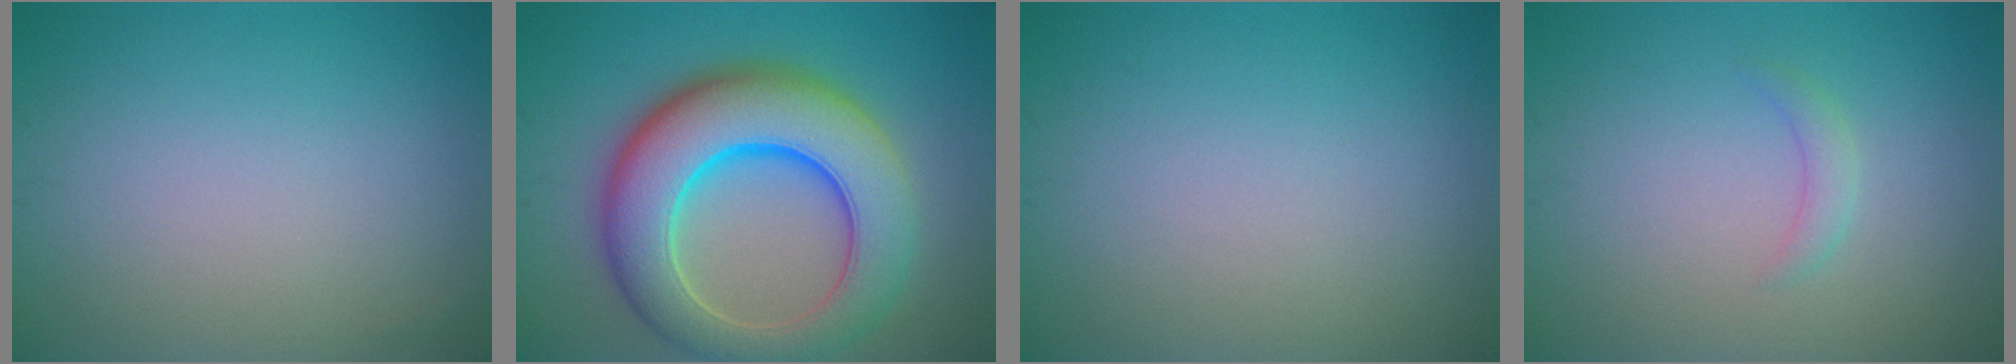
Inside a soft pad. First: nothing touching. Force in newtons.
{"total": 11.4, "press": 11.4, "slide": 0.6}
{"total": 0.0}
{"total": 1.2, "press": 1.2, "slide": 0.1}